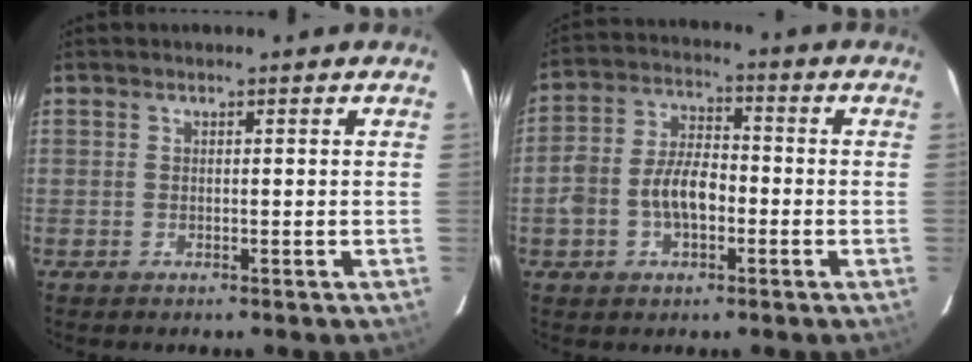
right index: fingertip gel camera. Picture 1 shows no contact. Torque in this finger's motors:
{"motor_torque": [0.32, -0.11, 0.26, 0.12]}